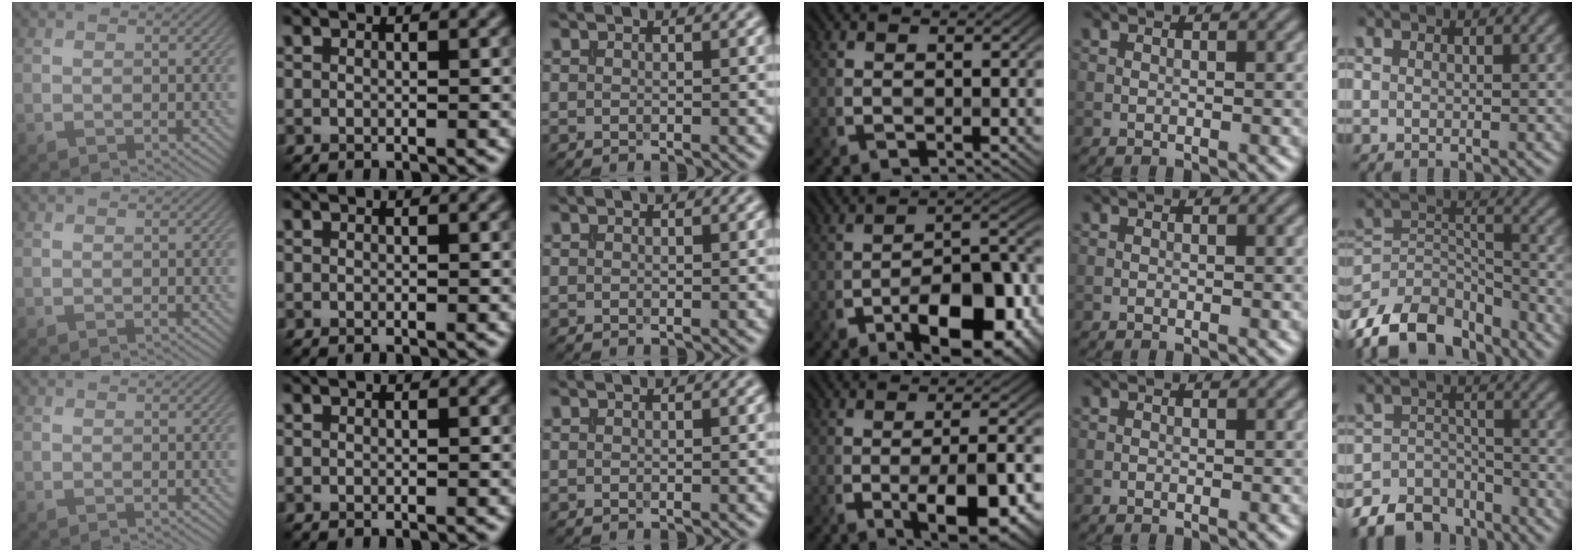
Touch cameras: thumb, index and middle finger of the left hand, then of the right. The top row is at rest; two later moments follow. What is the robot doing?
{"motion": "insert", "object": "file holder"}